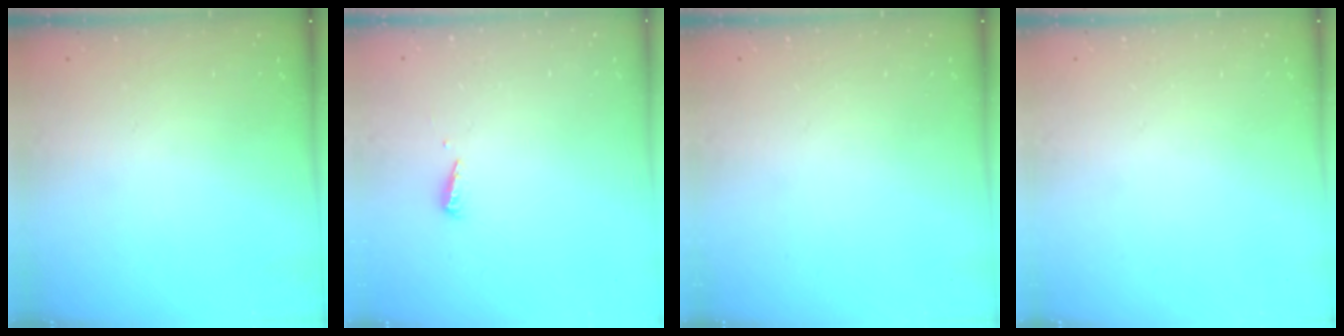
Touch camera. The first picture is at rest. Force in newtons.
{"total": 2.5, "press": 2.5, "slide": 0.1}
{"total": 0.0}
{"total": 0.0}